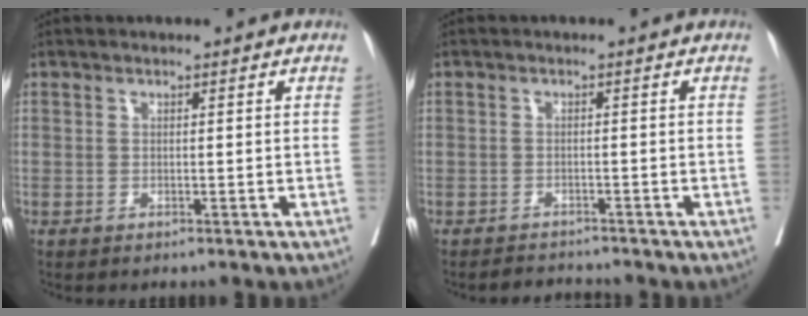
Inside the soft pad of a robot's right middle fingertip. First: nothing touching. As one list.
[{"total": 2.3, "force": [-2.3, 0.1, -0.2], "torque": [0.007, -0.010, -0.036]}]